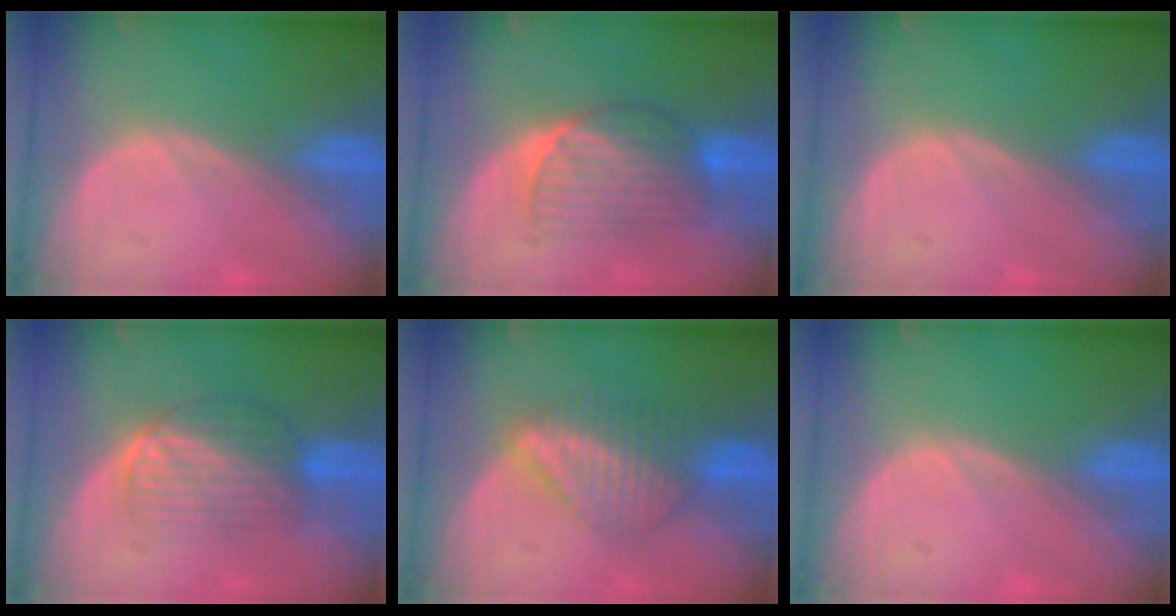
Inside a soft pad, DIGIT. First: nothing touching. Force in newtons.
{"total": 6.8, "press": 6.6, "slide": 1.4}
{"total": 0.0}
{"total": 6.3, "press": 6.2, "slide": 1.5}
{"total": 6.4, "press": 6.4, "slide": 0.1}
{"total": 0.0}